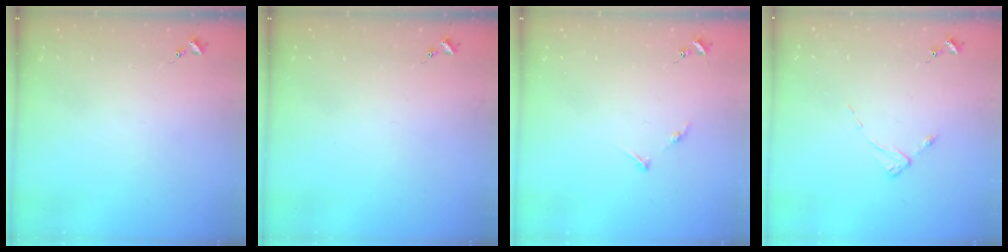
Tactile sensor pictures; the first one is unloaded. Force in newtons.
{"total": 0.0}
{"total": 4.0, "press": 3.9, "slide": 0.5}
{"total": 2.2, "press": 2.2, "slide": 0.4}